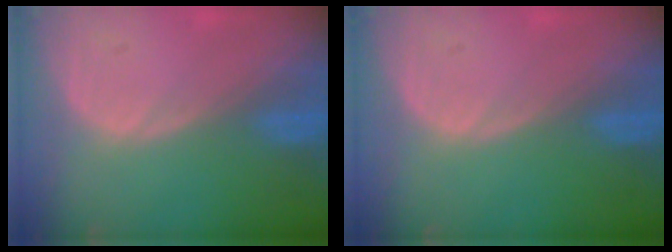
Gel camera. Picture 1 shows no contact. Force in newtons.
{"total": 0.0}